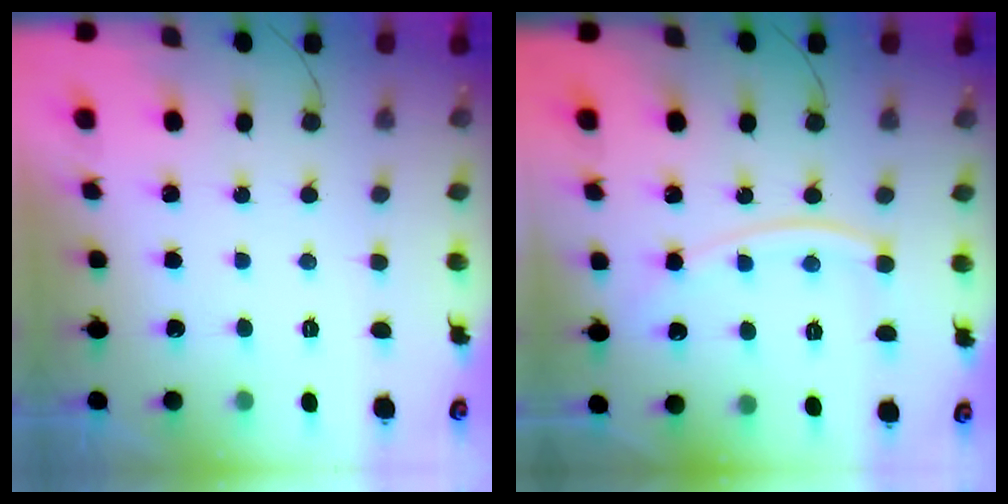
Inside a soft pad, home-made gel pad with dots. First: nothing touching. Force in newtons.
{"total": 10.7, "press": 10.6, "slide": 1.3}